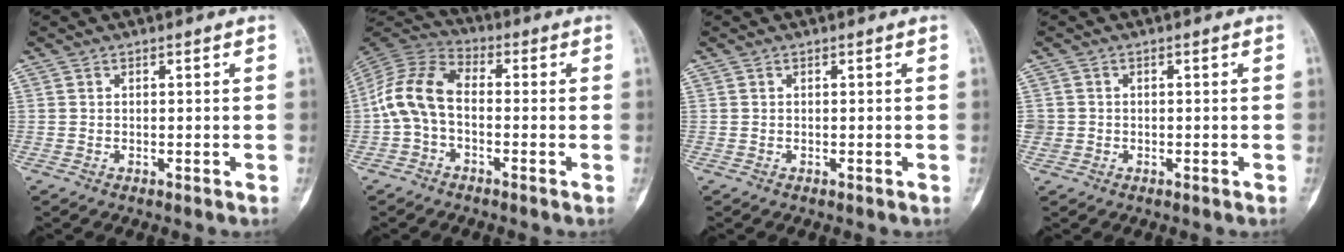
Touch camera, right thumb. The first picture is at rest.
{"total": 10.4, "force": [-1.5, 6.7, 7.8], "torque": [-0.153, 0.033, -0.044]}
{"total": 0.0}
{"total": 2.4, "force": [-0.4, 2.3, 0.5], "torque": [0.006, 0.007, -0.008]}